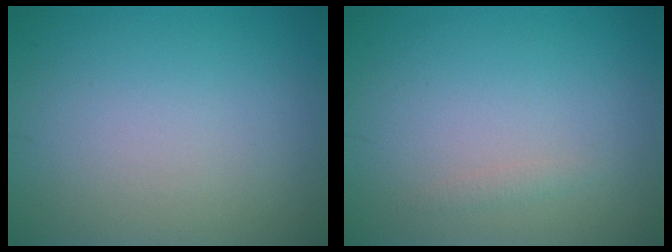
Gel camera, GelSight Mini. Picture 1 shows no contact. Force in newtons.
{"total": 0.6, "press": 0.6, "slide": 0.0}